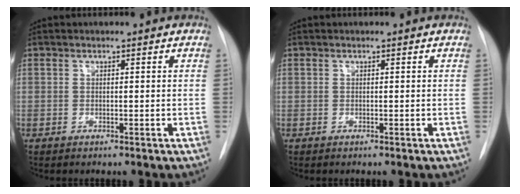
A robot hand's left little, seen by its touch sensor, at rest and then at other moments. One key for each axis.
{"total": 0.0}